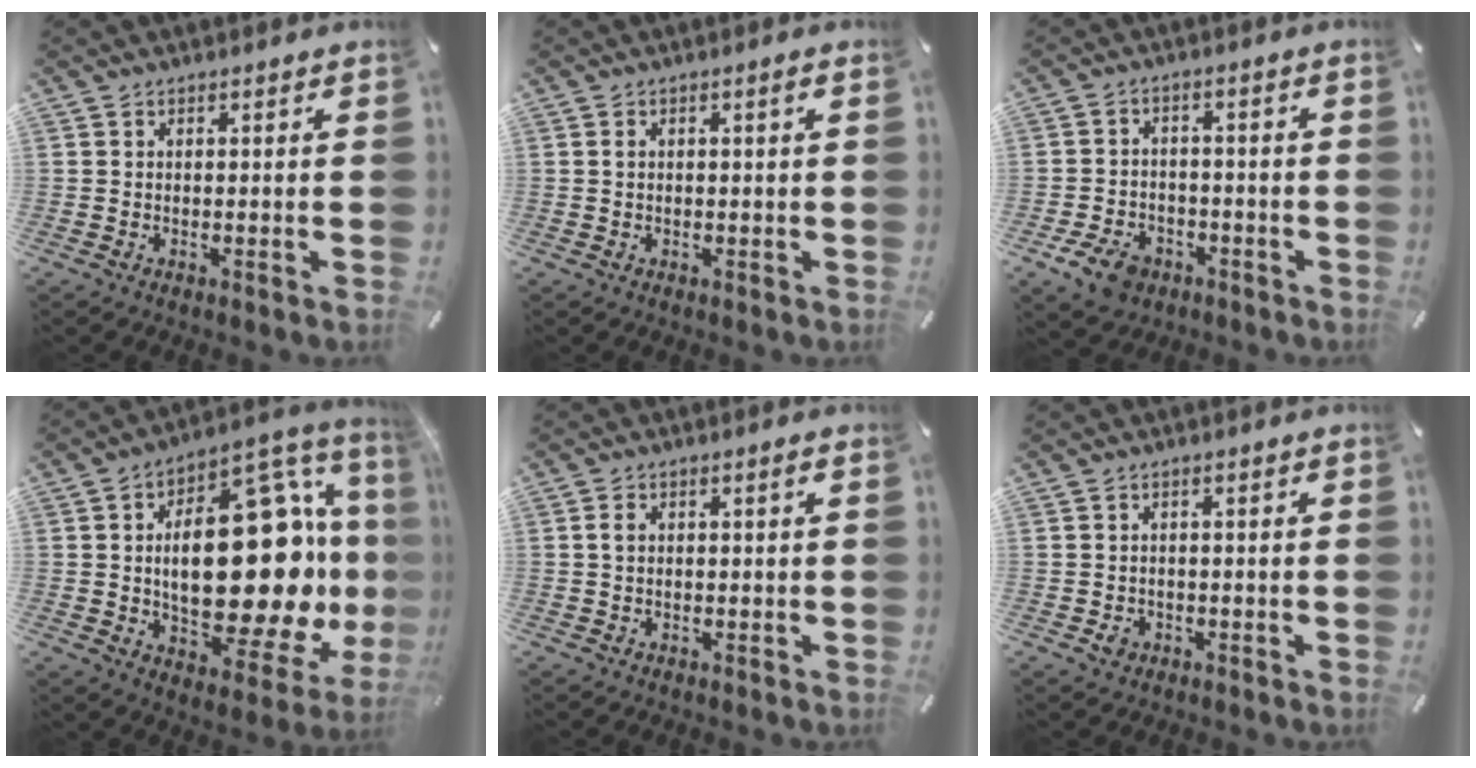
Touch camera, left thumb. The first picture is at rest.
{"total": 1.8, "force": [0.3, 0.5, 1.8], "torque": [-0.033, 0.003, 0.003]}
{"total": 7.3, "force": [-4.2, 5.0, 3.1], "torque": [-0.068, 0.024, -0.080]}
{"total": 35.5, "force": [0.2, 17.4, 31.0], "torque": [-0.491, -0.015, 0.018]}
{"total": 2.6, "force": [0.4, 1.1, 2.3], "torque": [-0.046, 0.008, 0.004]}
{"total": 2.4, "force": [-0.9, 2.0, 0.9], "torque": [-0.016, 0.004, -0.016]}